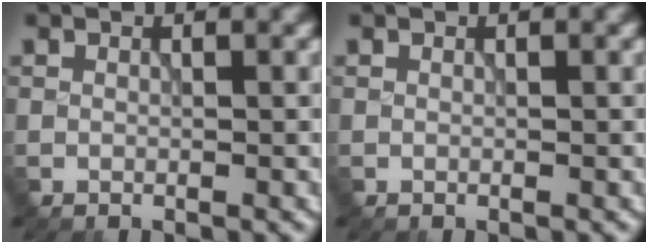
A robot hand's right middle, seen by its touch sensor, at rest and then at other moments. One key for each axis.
{"total": 0.0}